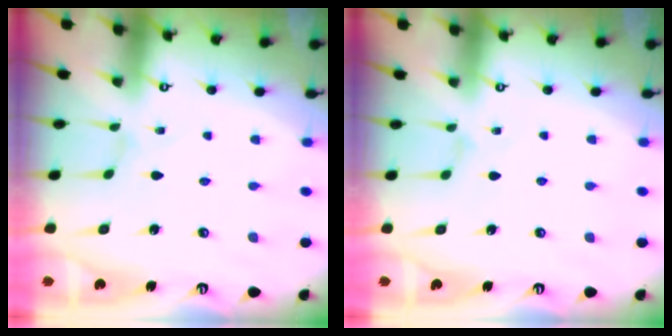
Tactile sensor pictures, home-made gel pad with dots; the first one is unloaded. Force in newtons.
{"total": 1.2, "press": 1.1, "slide": 0.3}